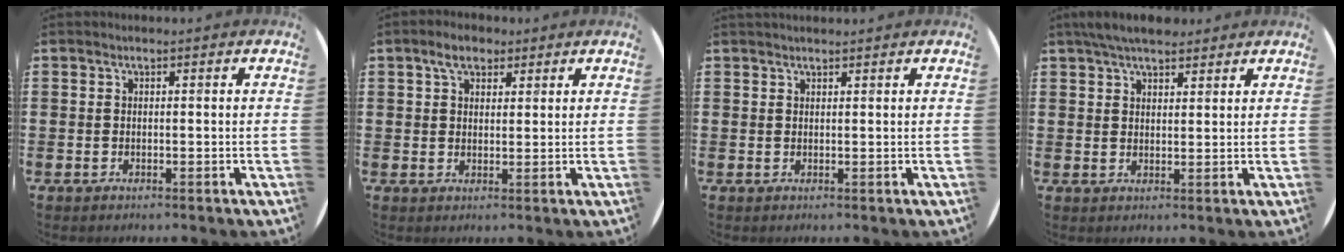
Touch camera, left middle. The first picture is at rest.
{"total": 3.6, "force": [2.6, 1.9, 1.6], "torque": [-0.020, 0.004, 0.045]}
{"total": 0.7, "force": [0.7, 0.0, 0.0], "torque": [-0.001, 0.001, 0.013]}
{"total": 4.7, "force": [4.1, 1.4, 1.7], "torque": [-0.036, -0.007, 0.076]}